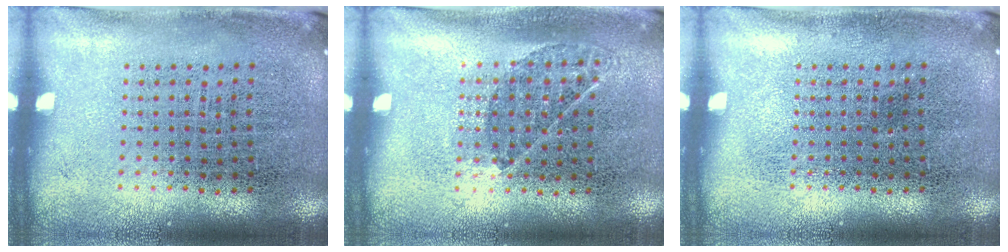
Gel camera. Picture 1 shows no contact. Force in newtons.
{"total": 0.8, "press": 0.7, "slide": 0.4}
{"total": 0.0}